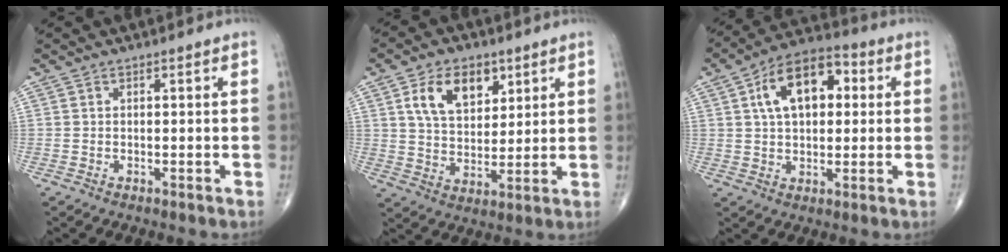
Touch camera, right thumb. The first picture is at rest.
{"total": 11.2, "force": [4.9, 7.1, 7.2], "torque": [-0.095, -0.019, 0.092]}
{"total": 13.8, "force": [3.4, 8.1, 10.6], "torque": [-0.153, 0.019, 0.046]}